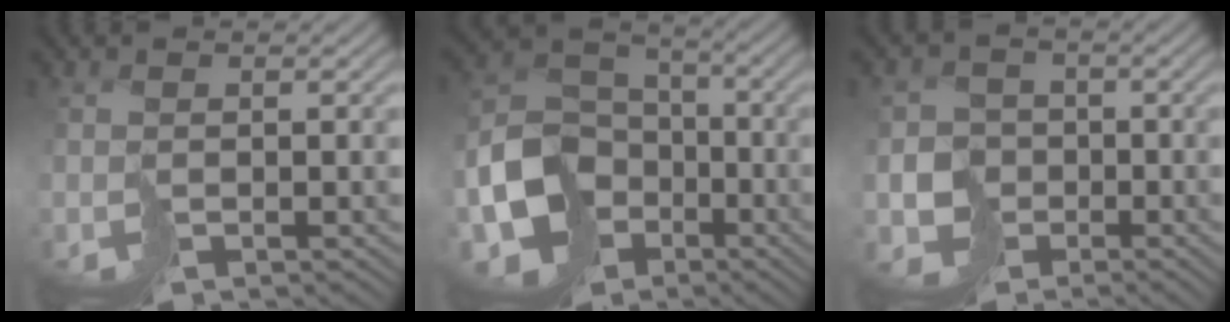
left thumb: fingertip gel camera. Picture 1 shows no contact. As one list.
[{"total": 14.0, "force": [-6.2, 10.8, 6.3], "torque": [-0.158, -0.047, -0.113]}, {"total": 4.3, "force": [-1.8, 3.9, 0.8], "torque": [-0.009, -0.006, -0.044]}]